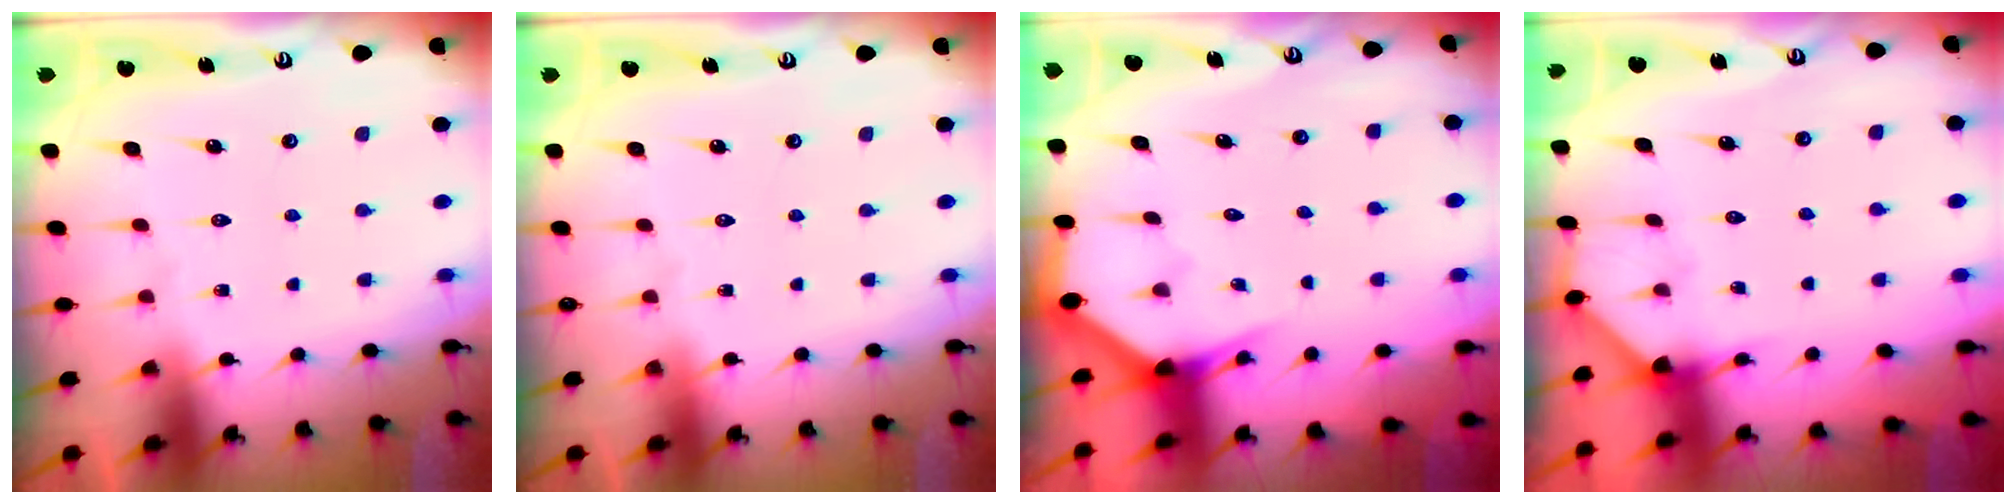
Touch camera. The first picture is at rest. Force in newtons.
{"total": 0.0}
{"total": 2.8, "press": 2.8, "slide": 0.1}
{"total": 2.9, "press": 2.9, "slide": 0.2}